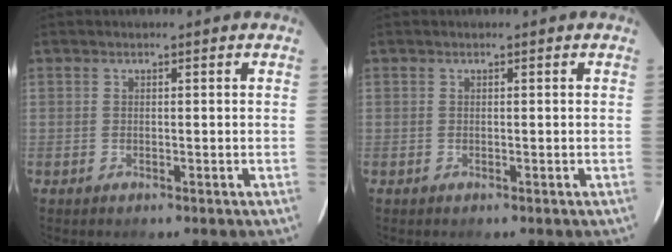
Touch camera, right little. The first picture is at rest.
{"total": 0.0}